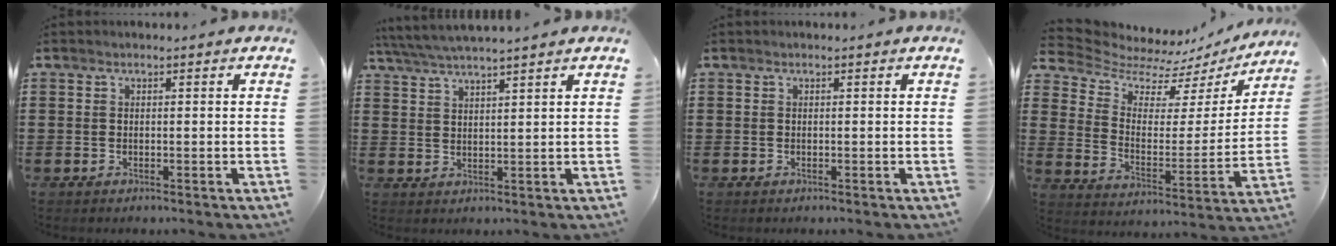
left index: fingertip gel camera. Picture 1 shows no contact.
{"total": 3.6, "force": [3.2, -0.7, 1.6], "torque": [-0.039, -0.011, 0.058]}
{"total": 0.0}
{"total": 6.5, "force": [5.6, 2.7, 1.7], "torque": [-0.060, -0.046, 0.096]}